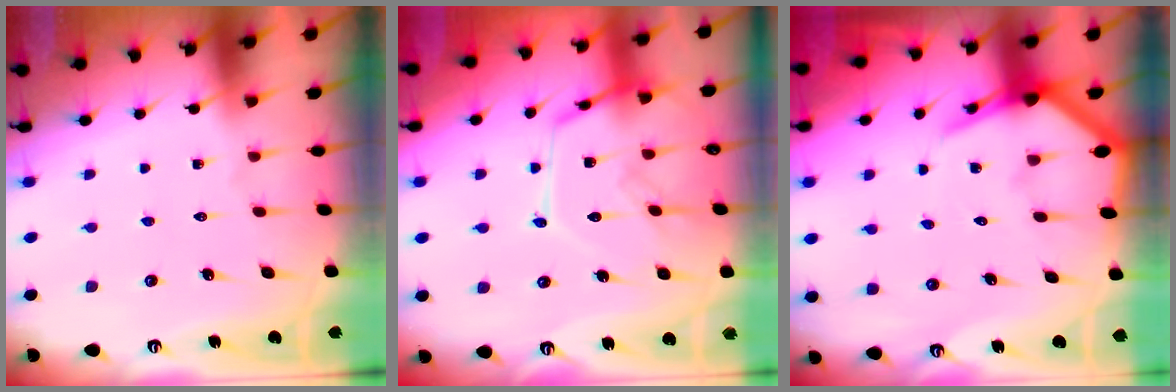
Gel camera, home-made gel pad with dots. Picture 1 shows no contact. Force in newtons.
{"total": 15.6, "press": 15.5, "slide": 1.3}
{"total": 5.7, "press": 5.7, "slide": 0.5}